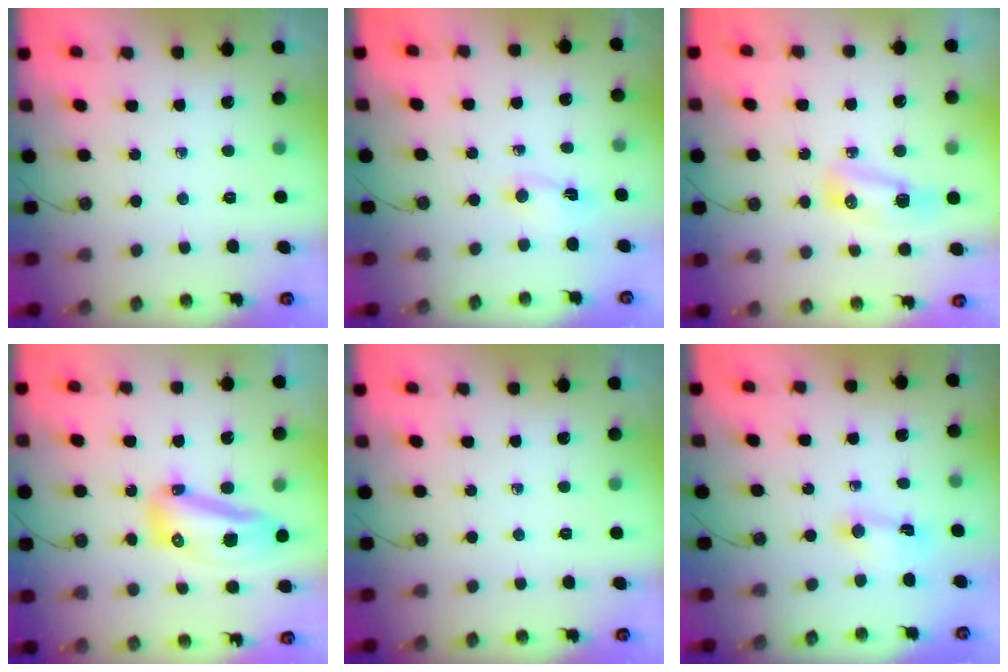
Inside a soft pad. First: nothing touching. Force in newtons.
{"total": 1.0, "press": 1.0, "slide": 0.4}
{"total": 8.0, "press": 7.9, "slide": 1.1}
{"total": 12.8, "press": 12.7, "slide": 1.4}
{"total": 0.0}
{"total": 2.0, "press": 2.0, "slide": 0.4}